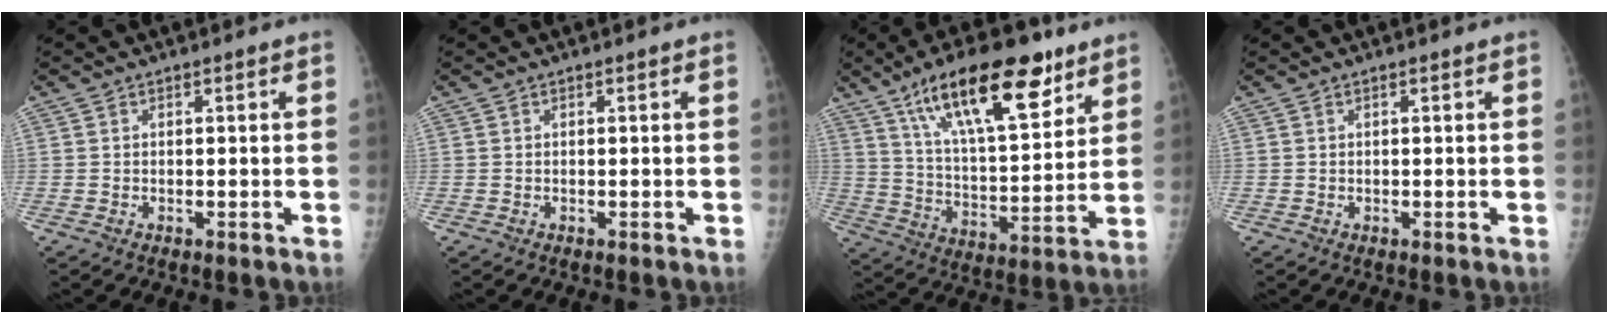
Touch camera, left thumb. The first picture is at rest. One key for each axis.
{"total": 0.0}
{"total": 22.0, "fx": 13.0, "fy": 7.7, "fz": 15.9, "tx": -0.234, "ty": -0.044, "tz": 0.225}
{"total": 0.0}